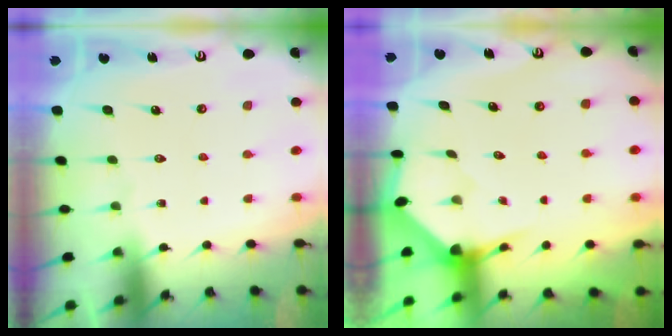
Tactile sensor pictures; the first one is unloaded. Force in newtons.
{"total": 3.3, "press": 3.3, "slide": 0.3}